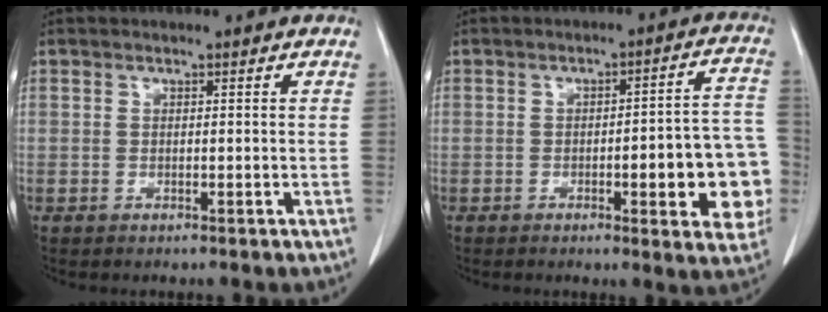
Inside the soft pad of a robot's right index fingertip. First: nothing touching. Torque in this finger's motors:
{"motor_torque": [0.41, -0.09, 0.20, 0.07]}